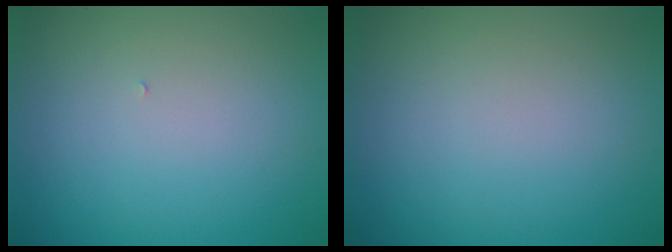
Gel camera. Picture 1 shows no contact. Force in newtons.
{"total": 0.0}